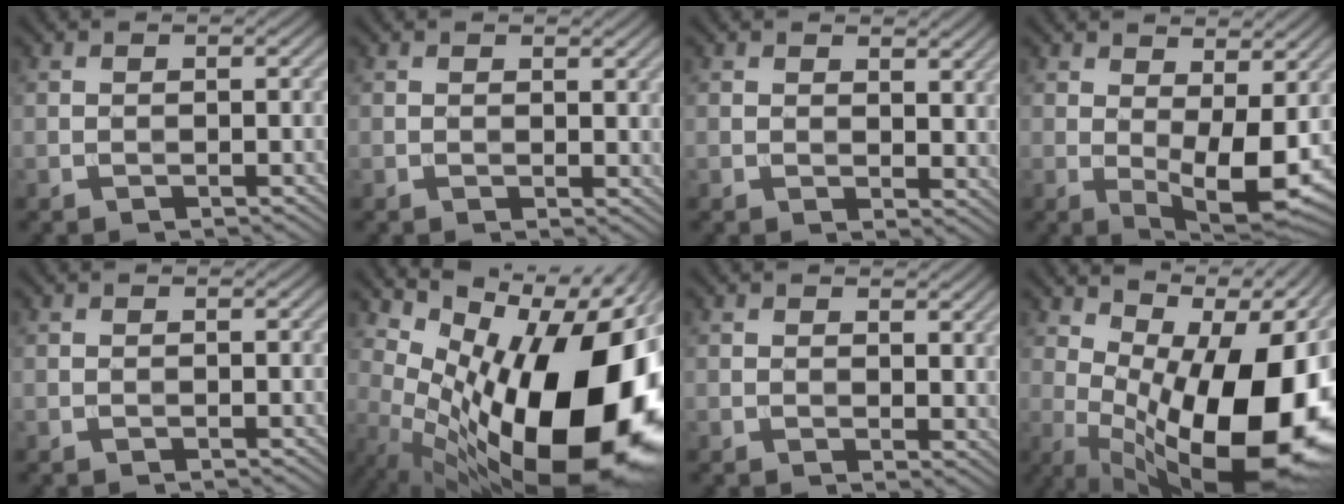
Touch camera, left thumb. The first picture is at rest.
{"total": 1.2, "force": [0.8, 0.7, 0.7], "torque": [-0.009, -0.003, 0.015]}
{"total": 3.4, "force": [2.2, 2.1, 1.7], "torque": [-0.031, -0.005, 0.040]}
{"total": 8.3, "force": [1.1, 3.5, 7.5], "torque": [-0.121, -0.011, 0.024]}
{"total": 0.0}
{"total": 20.7, "force": [-2.8, 10.5, 17.7], "torque": [-0.256, -0.043, -0.025]}
{"total": 2.2, "force": [1.4, 1.3, 1.1], "torque": [-0.018, -0.003, 0.026]}
{"total": 19.2, "force": [0.5, 8.7, 17.1], "torque": [-0.223, -0.002, 0.018]}